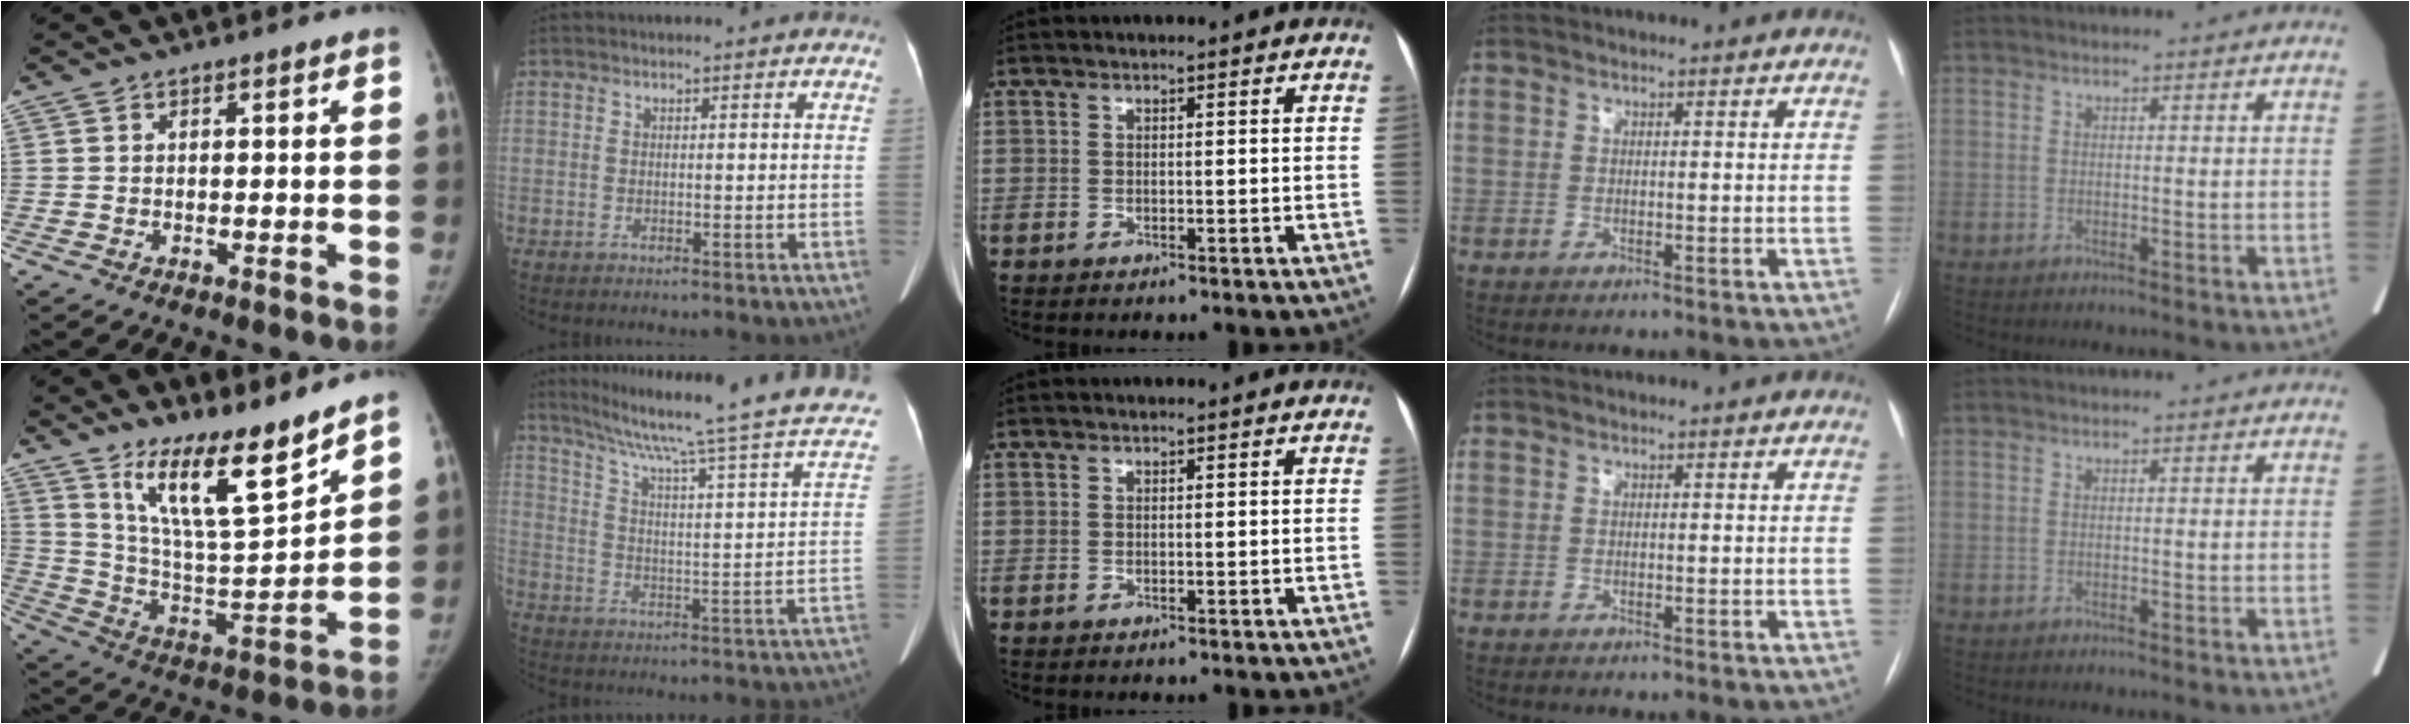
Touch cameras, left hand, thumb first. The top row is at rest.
{"thumb": {"total": 16.9, "force": [12.4, 2.9, 11.2], "torque": [-0.163, -0.089, 0.228]}, "index": {"total": 25.4, "force": [20.0, -0.3, 15.7], "torque": [-0.242, -0.032, 0.260]}}